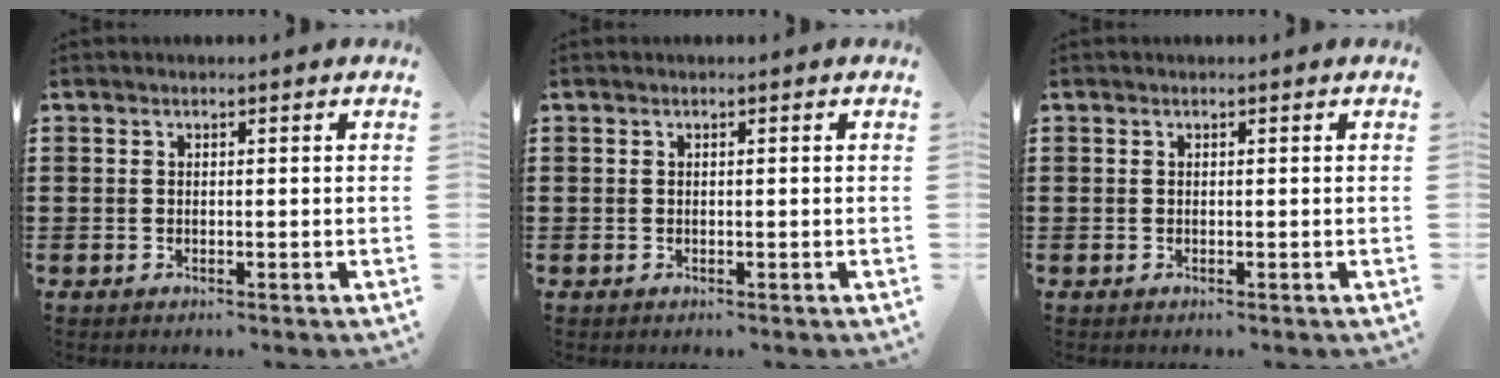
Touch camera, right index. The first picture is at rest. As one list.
[{"total": 0.0}, {"total": 0.0}]